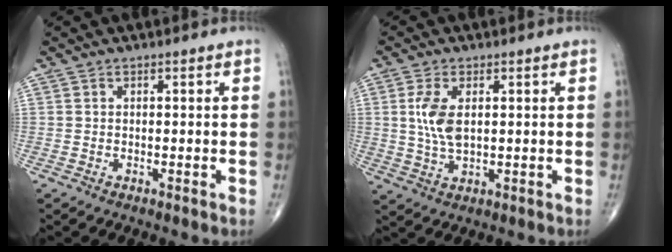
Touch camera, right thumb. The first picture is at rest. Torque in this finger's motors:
{"motor_torque": [0.64, 0.53, 0.88, 0.19, 0.03]}